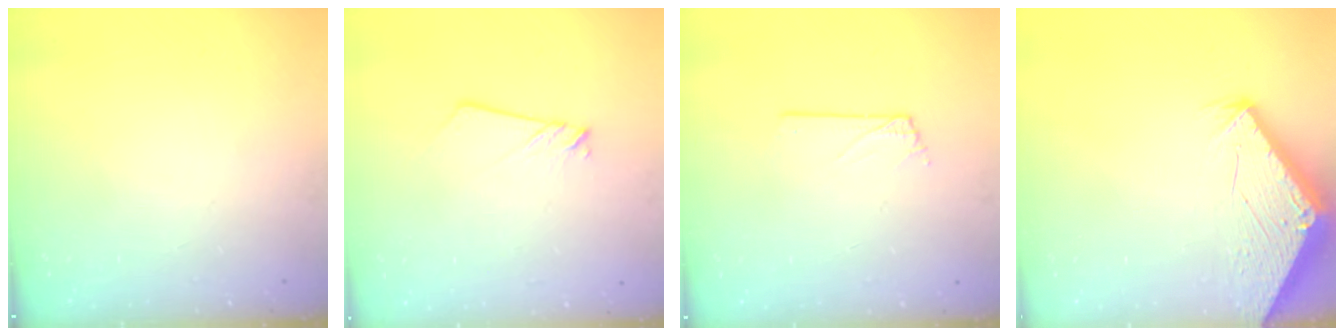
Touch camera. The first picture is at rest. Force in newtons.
{"total": 2.1, "press": 2.1, "slide": 0.1}
{"total": 0.5, "press": 0.5, "slide": 0.0}
{"total": 2.9, "press": 2.9, "slide": 0.1}